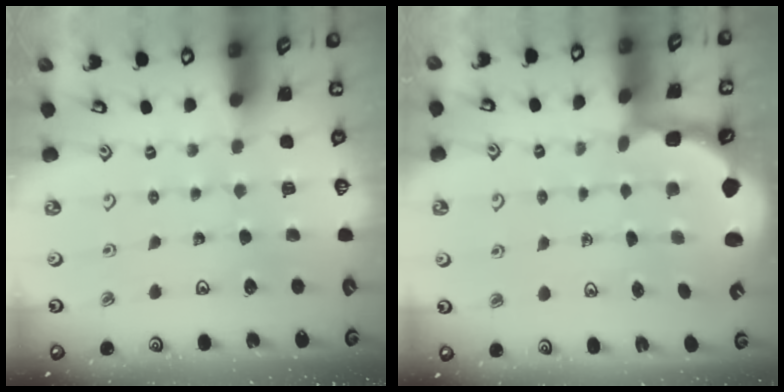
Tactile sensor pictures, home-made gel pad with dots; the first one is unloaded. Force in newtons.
{"total": 2.4, "press": 1.6, "slide": 1.8}